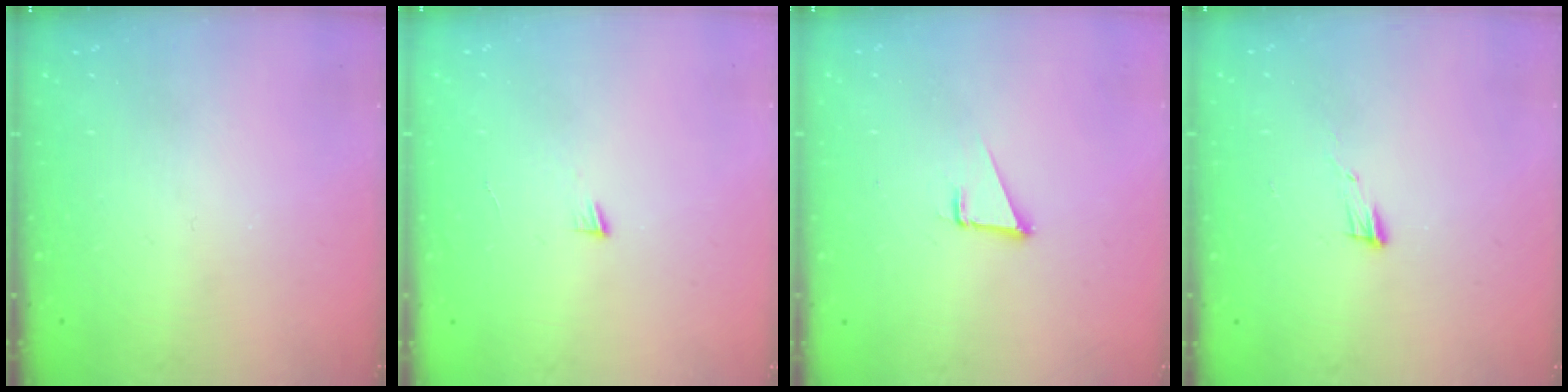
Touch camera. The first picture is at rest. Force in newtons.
{"total": 3.1, "press": 3.1, "slide": 0.4}
{"total": 1.9, "press": 1.9, "slide": 0.1}
{"total": 4.8, "press": 4.8, "slide": 0.6}